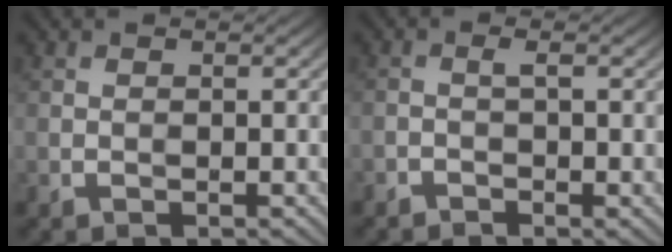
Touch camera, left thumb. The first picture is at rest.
{"total": 1.0, "force": [-0.5, 0.1, 0.9], "torque": [-0.015, 0.003, -0.010]}